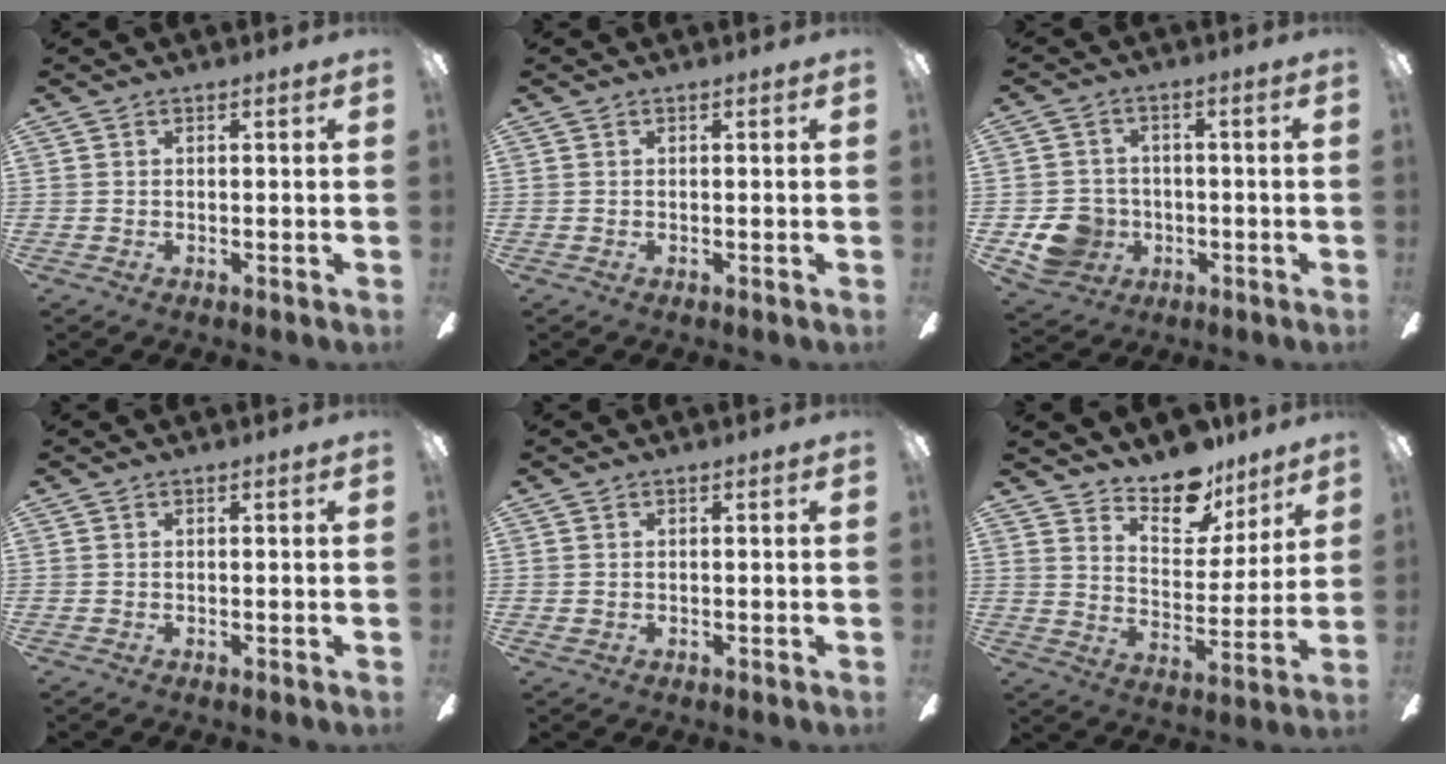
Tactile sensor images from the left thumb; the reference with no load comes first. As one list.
[{"total": 0.0}, {"total": 8.7, "force": [-2.8, 7.8, 2.6], "torque": [-0.057, 0.021, -0.046]}, {"total": 0.0}, {"total": 0.7, "force": [0.0, 0.6, 0.2], "torque": [-0.005, 0.004, 0.000]}, {"total": 12.2, "force": [10.3, 5.4, 3.8], "torque": [-0.060, -0.074, 0.192]}]